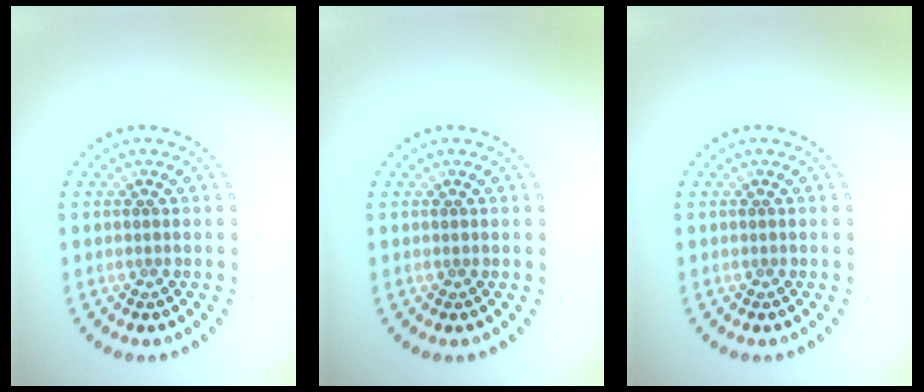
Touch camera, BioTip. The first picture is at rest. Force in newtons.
{"total": 0.0}
{"total": 0.0}